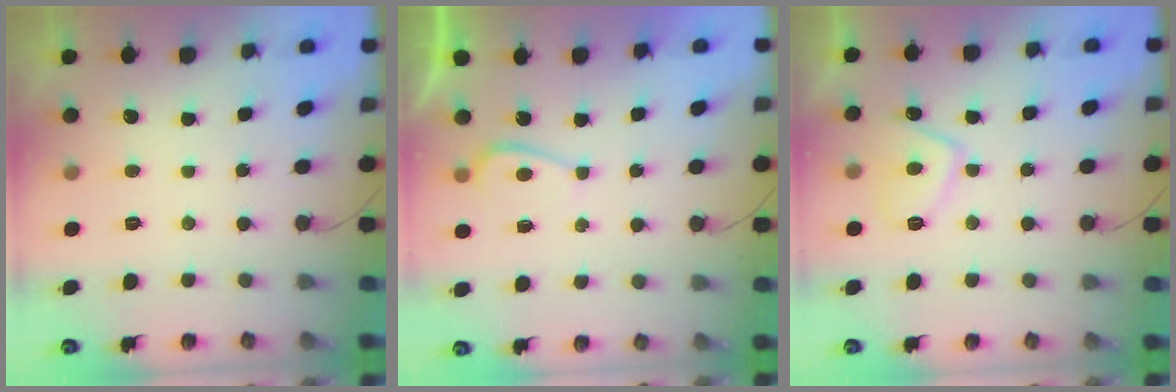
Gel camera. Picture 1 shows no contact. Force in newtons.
{"total": 1.5, "press": 1.4, "slide": 0.5}
{"total": 6.1, "press": 5.9, "slide": 1.4}